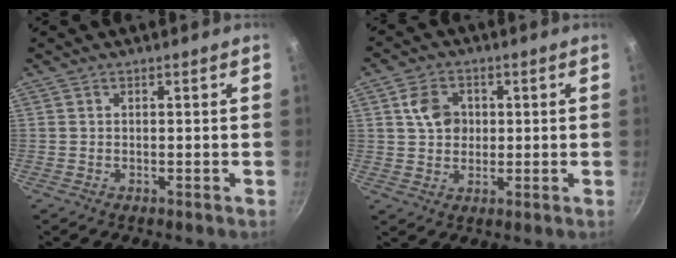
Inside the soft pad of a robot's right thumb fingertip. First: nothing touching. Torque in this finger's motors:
{"motor_torque": [0.00, 0.06, 0.47, 0.71, 0.03]}